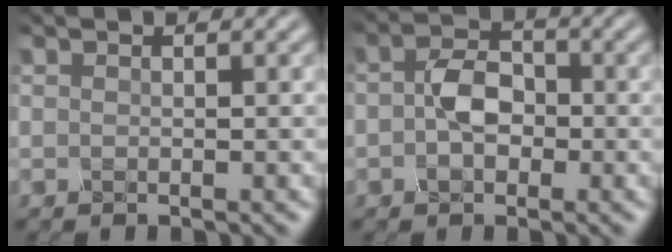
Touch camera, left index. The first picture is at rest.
{"total": 3.4, "force": [-0.5, 2.3, 2.5], "torque": [-0.050, 0.003, -0.015]}